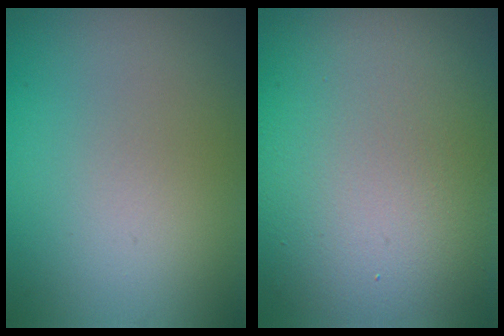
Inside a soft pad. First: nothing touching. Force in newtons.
{"total": 12.9, "press": 12.9, "slide": 0.4}